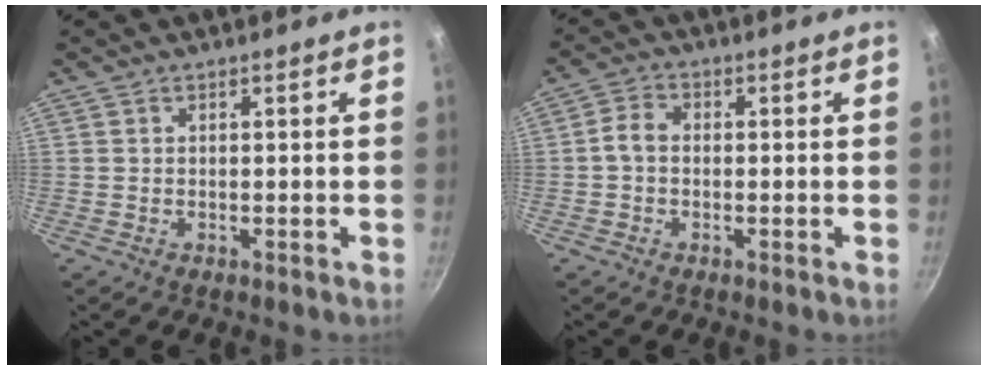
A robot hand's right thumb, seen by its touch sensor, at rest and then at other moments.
{"total": 3.4, "force": [-0.4, 2.5, 2.2], "torque": [-0.045, 0.015, -0.018]}